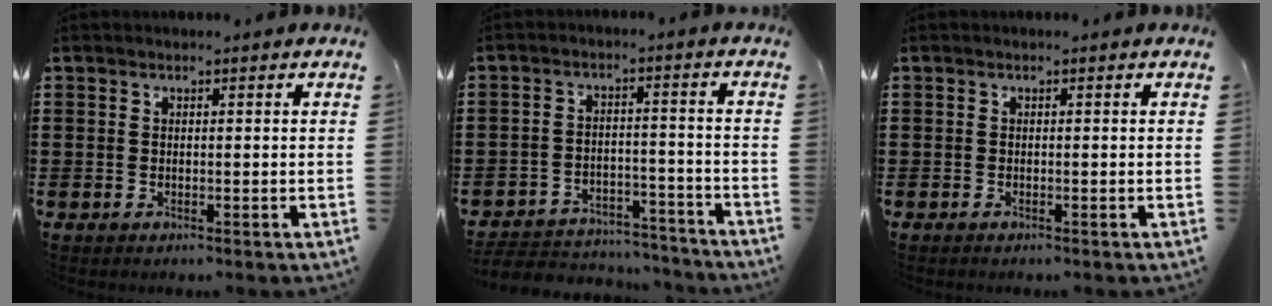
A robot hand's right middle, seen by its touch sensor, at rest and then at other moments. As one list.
[{"total": 4.9, "force": [-4.8, 0.9, 0.6], "torque": [-0.020, 0.004, -0.100]}, {"total": 0.0}]